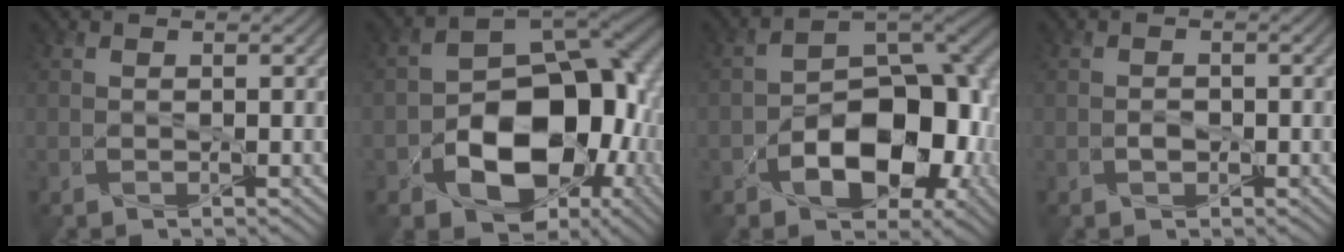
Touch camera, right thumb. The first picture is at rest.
{"total": 15.5, "force": [-4.8, 10.0, 10.8], "torque": [-0.153, -0.038, -0.069]}
{"total": 11.1, "force": [-4.0, 6.2, 8.3], "torque": [-0.117, -0.017, -0.061]}
{"total": 0.8, "force": [-0.5, 0.0, 0.6], "torque": [-0.012, -0.002, -0.011]}